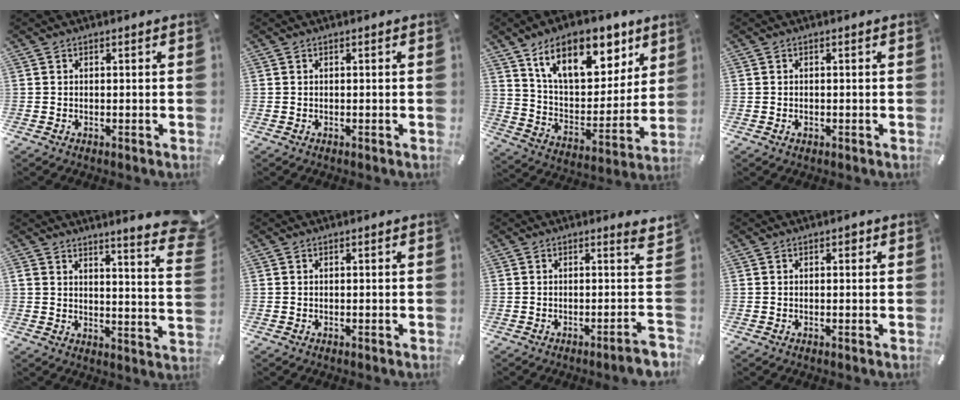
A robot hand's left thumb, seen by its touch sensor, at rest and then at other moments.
{"total": 0.0}
{"total": 18.7, "force": [11.8, 10.2, 10.4], "torque": [-0.168, -0.060, 0.207]}
{"total": 0.9, "force": [-0.2, 0.6, 0.5], "torque": [-0.010, 0.001, -0.004]}
{"total": 7.7, "force": [6.1, 1.5, 4.4], "torque": [-0.057, -0.072, 0.100]}
{"total": 0.0}
{"total": 8.2, "force": [-0.7, 0.2, 8.2], "torque": [-0.122, -0.021, -0.013]}
{"total": 0.9, "force": [0.3, 0.7, 0.5], "torque": [-0.002, 0.002, 0.002]}